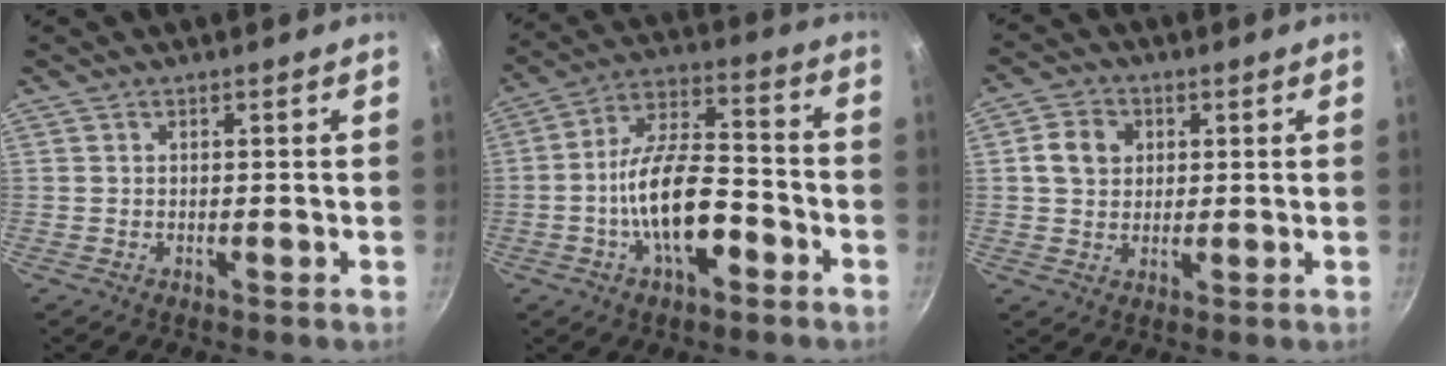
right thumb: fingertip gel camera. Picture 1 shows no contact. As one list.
[{"total": 15.0, "force": [-5.3, 6.7, 12.3], "torque": [-0.193, 0.048, -0.101]}, {"total": 6.1, "force": [1.3, 5.1, 3.0], "torque": [-0.036, 0.006, 0.016]}]